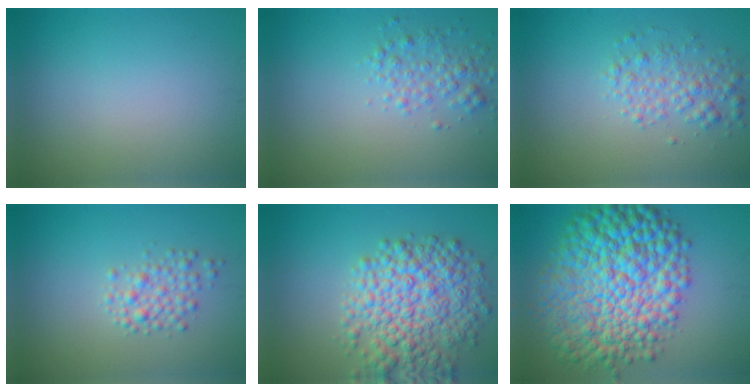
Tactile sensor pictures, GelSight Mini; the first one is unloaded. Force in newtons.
{"total": 2.5, "press": 2.5, "slide": 0.1}
{"total": 2.8, "press": 2.8, "slide": 0.1}
{"total": 2.3, "press": 2.3, "slide": 0.1}
{"total": 8.1, "press": 8.1, "slide": 0.2}
{"total": 13.9, "press": 13.9, "slide": 0.0}